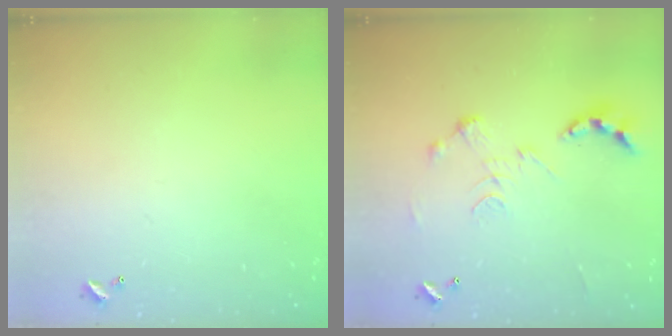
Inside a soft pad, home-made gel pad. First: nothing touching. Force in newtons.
{"total": 0.0}